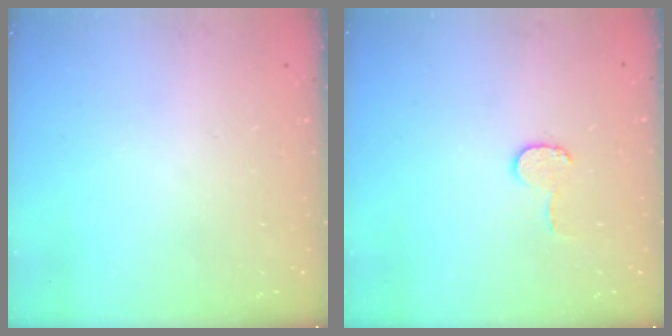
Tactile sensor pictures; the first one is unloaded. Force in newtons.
{"total": 6.4, "press": 6.4, "slide": 0.6}